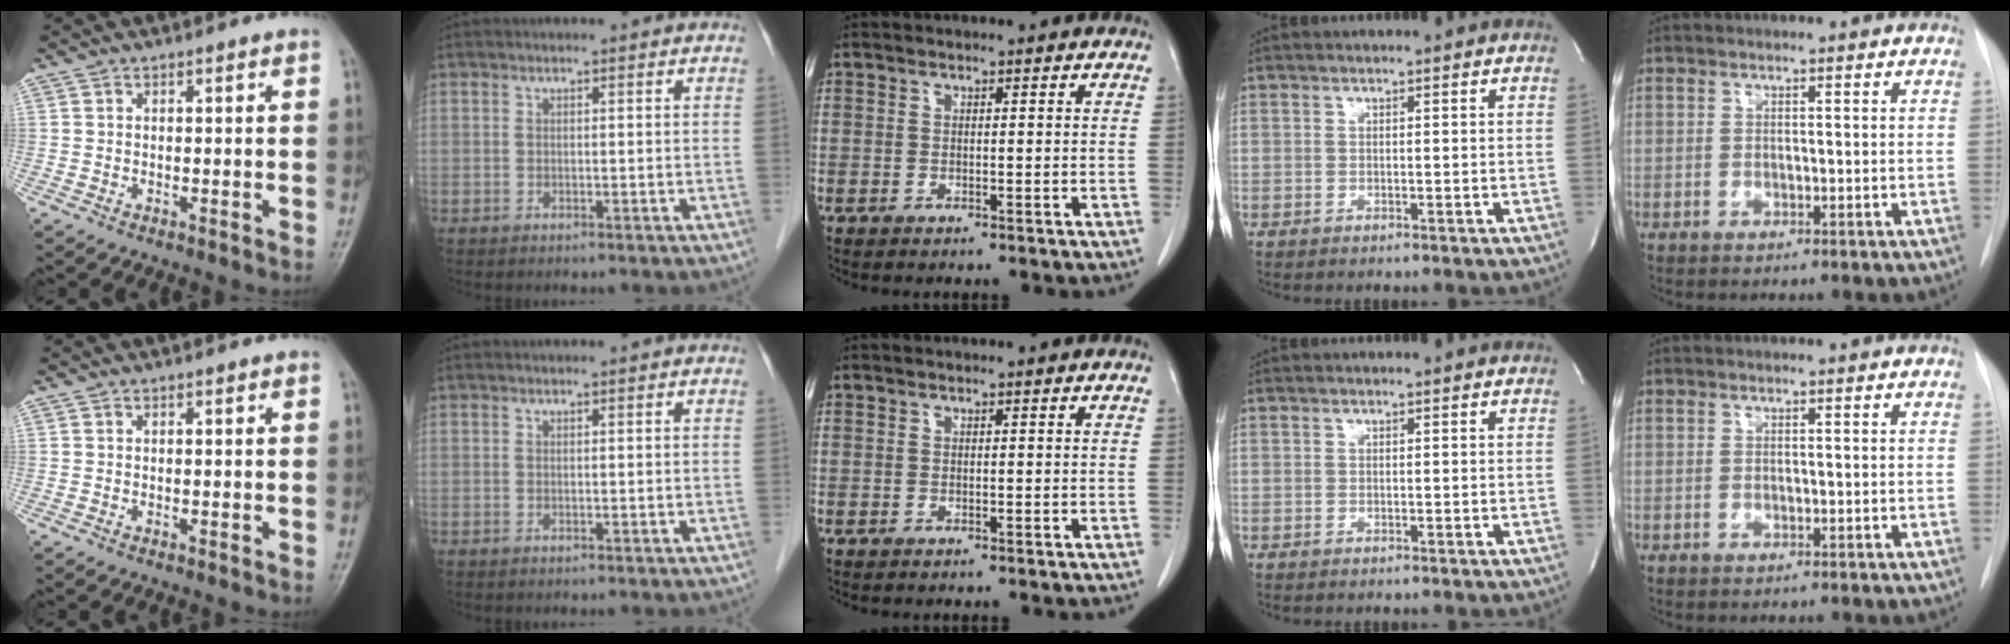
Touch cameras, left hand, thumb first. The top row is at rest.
{}